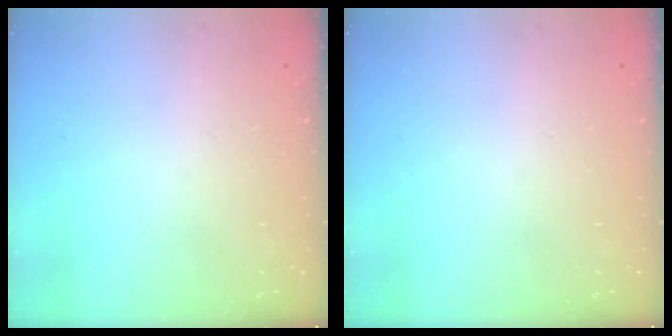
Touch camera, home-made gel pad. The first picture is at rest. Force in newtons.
{"total": 0.0}